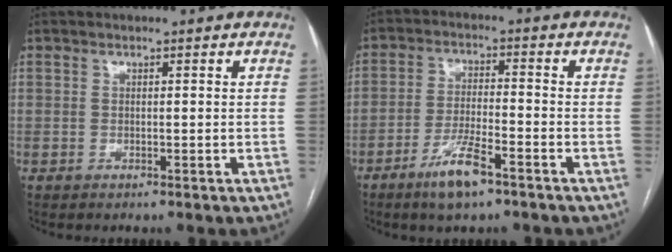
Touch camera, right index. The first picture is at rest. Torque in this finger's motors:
{"motor_torque": [0.83, -0.66, 0.30, 0.09]}